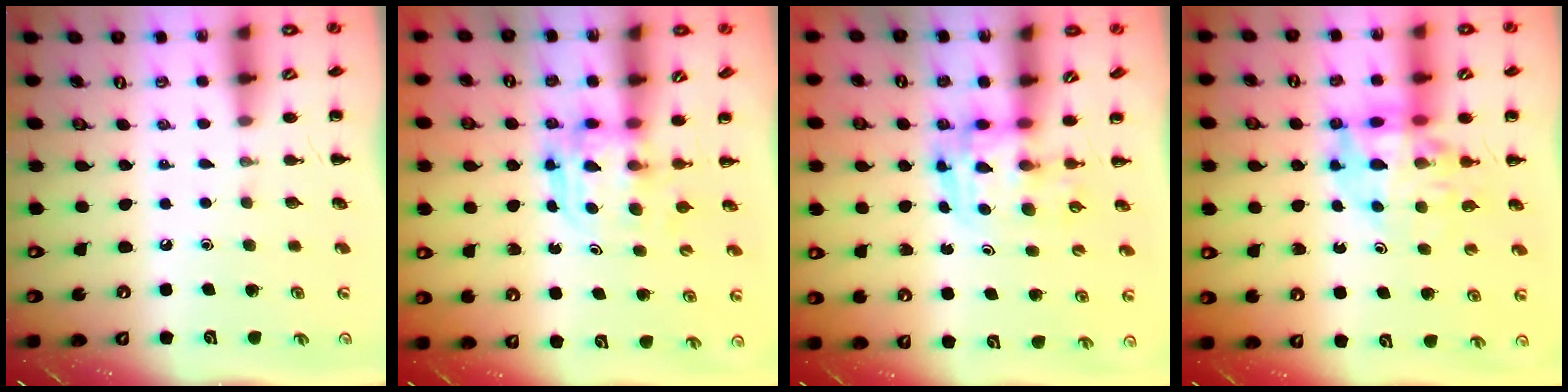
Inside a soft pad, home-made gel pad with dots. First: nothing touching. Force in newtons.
{"total": 3.8, "press": 3.8, "slide": 0.3}
{"total": 3.7, "press": 3.7, "slide": 0.6}
{"total": 12.1, "press": 11.5, "slide": 3.7}